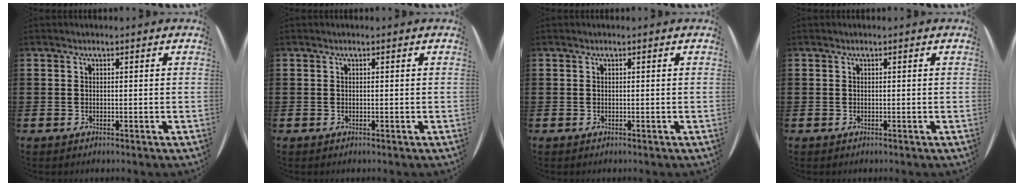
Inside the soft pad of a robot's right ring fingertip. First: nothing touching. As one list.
[{"total": 0.0}, {"total": 0.0}, {"total": 0.0}]